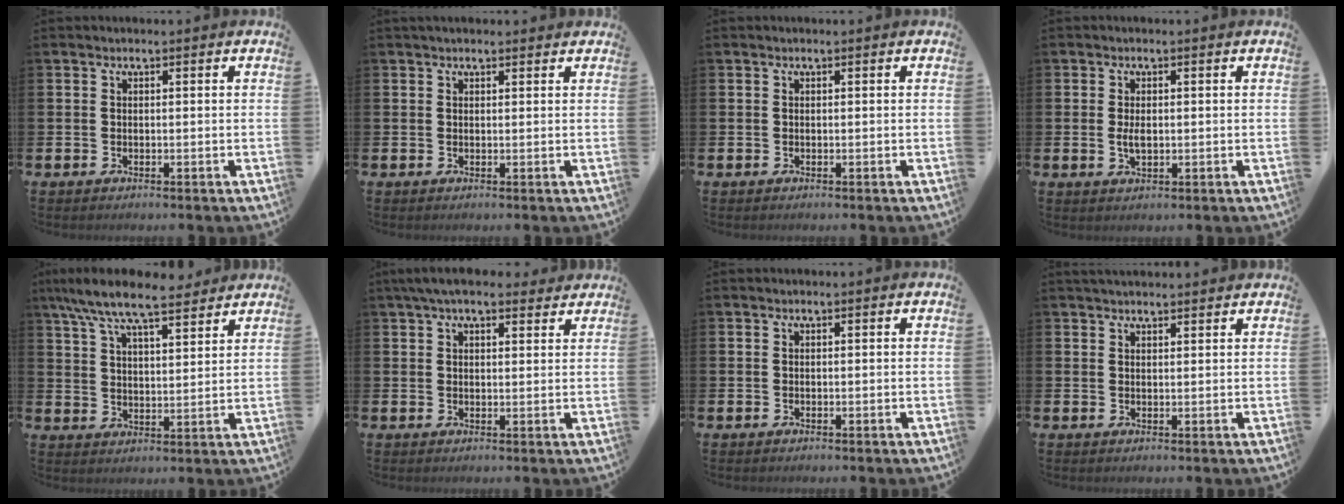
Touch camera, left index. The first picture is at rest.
{"total": 1.2, "force": [1.1, 0.4, 0.4], "torque": [0.001, 0.002, 0.019]}
{"total": 0.0}
{"total": 2.1, "force": [0.0, 1.0, 1.8], "torque": [-0.024, -0.002, -0.003]}
{"total": 8.6, "force": [7.6, 1.8, 3.4], "torque": [-0.087, -0.031, 0.135]}
{"total": 5.0, "force": [4.2, 1.6, 2.2], "torque": [-0.049, -0.007, 0.077]}
{"total": 0.0}
{"total": 2.1, "force": [2.1, 0.4, 0.3], "torque": [-0.002, -0.005, 0.036]}